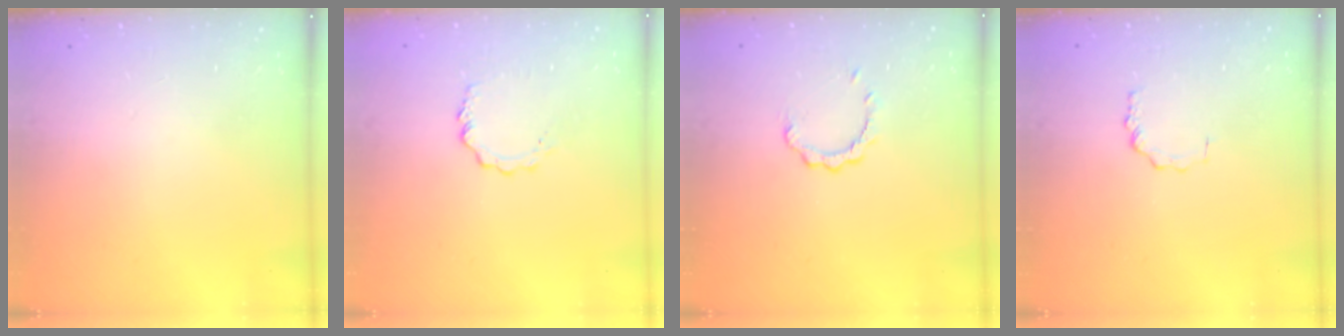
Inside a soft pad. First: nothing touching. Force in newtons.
{"total": 4.0, "press": 4.0, "slide": 0.4}
{"total": 2.9, "press": 2.9, "slide": 0.4}
{"total": 2.1, "press": 2.1, "slide": 0.3}